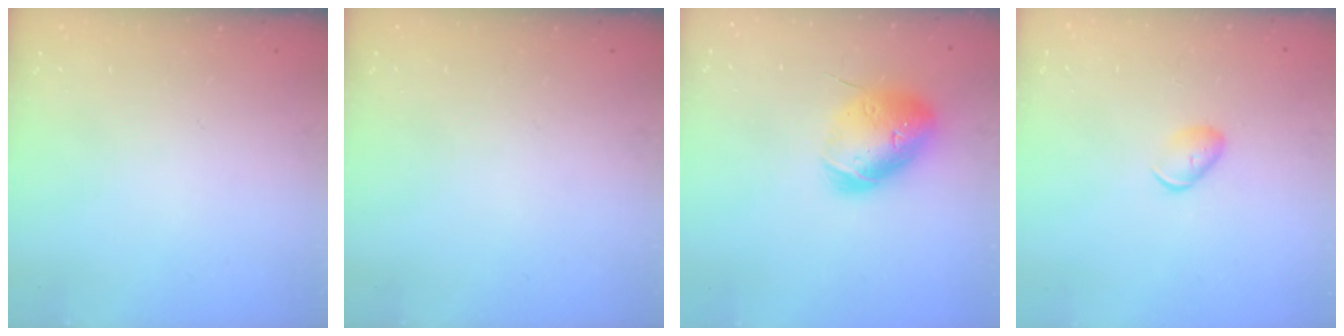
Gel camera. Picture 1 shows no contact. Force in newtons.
{"total": 0.0}
{"total": 17.6, "press": 17.4, "slide": 2.6}
{"total": 5.4, "press": 5.4, "slide": 0.7}